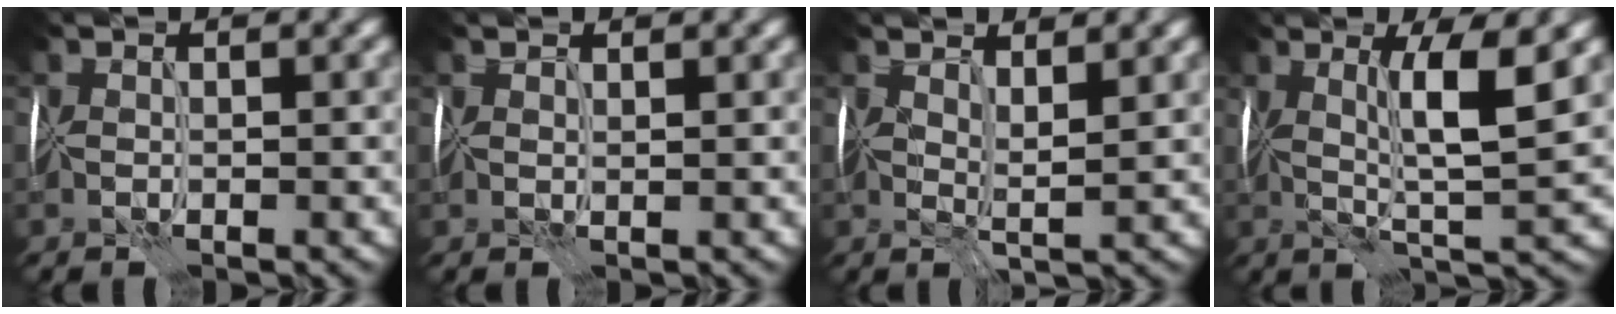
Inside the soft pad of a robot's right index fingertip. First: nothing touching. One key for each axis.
{"total": 0.8, "fx": 0.8, "fy": -0.3, "fz": 0.0, "tx": 0.004, "ty": 0.001, "tz": 0.014}
{"total": 2.3, "fx": 1.6, "fy": 0.2, "fz": 1.7, "tx": -0.030, "ty": 0.000, "tz": 0.027}
{"total": 5.3, "fx": 1.7, "fy": 0.2, "fz": 5.0, "tx": -0.090, "ty": -0.005, "tz": 0.031}